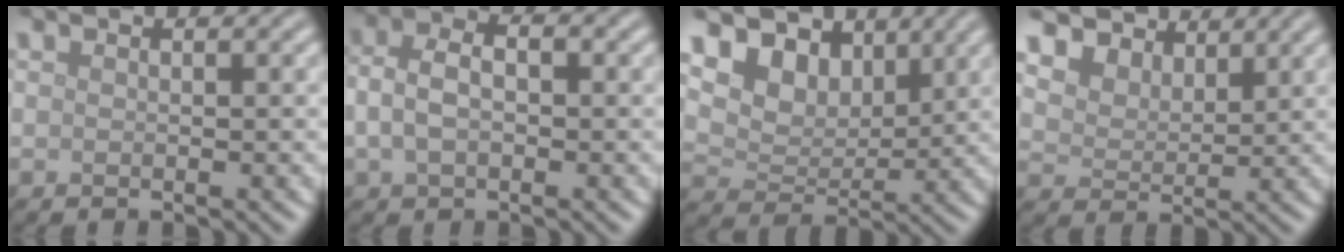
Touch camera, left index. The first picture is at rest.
{"total": 3.9, "force": [0.1, 2.4, 3.1], "torque": [-0.063, 0.008, -0.002]}
{"total": 9.4, "force": [5.8, 5.8, 4.6], "torque": [-0.106, 0.001, 0.099]}
{"total": 7.0, "force": [5.4, 3.8, 2.3], "torque": [-0.084, 0.000, 0.103]}